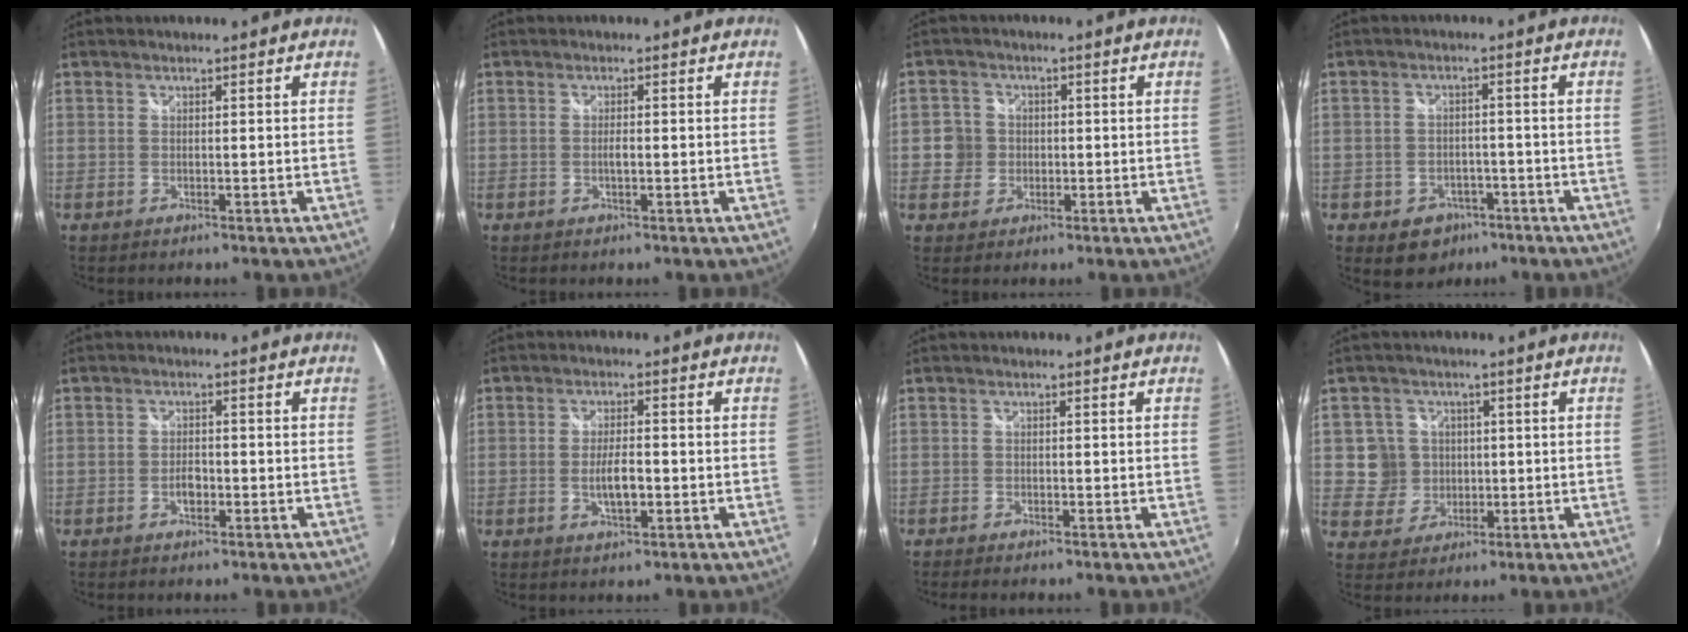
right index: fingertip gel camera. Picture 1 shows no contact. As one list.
[{"total": 1.0, "force": [-0.3, 0.3, 1.0], "torque": [-0.019, -0.001, -0.005]}, {"total": 4.5, "force": [-0.7, 4.4, 0.6], "torque": [-0.004, 0.009, -0.015]}, {"total": 7.0, "force": [-4.0, 5.4, 2.2], "torque": [-0.057, 0.009, -0.043]}, {"total": 2.3, "force": [-1.0, 1.3, 1.6], "torque": [-0.030, 0.002, -0.019]}, {"total": 4.6, "force": [-1.2, 1.5, 4.2], "torque": [-0.082, -0.004, -0.019]}, {"total": 2.0, "force": [-1.7, 0.5, 0.8], "torque": [-0.023, -0.010, -0.032]}, {"total": 6.2, "force": [0.3, 6.2, 0.8], "torque": [-0.027, 0.013, 0.010]}]